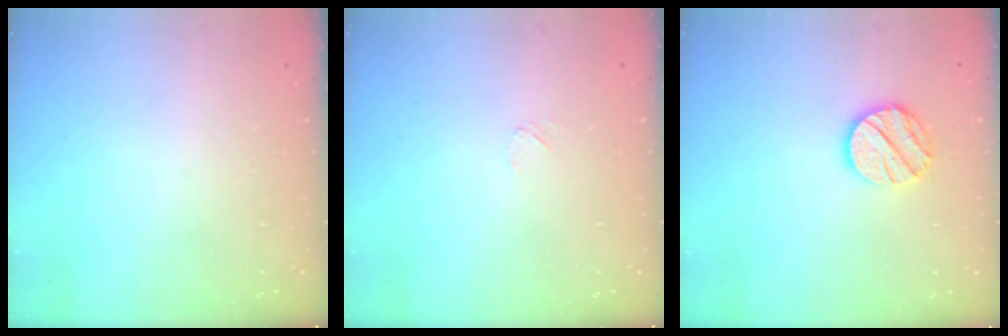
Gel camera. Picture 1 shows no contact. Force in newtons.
{"total": 3.3, "press": 3.3, "slide": 0.4}
{"total": 12.2, "press": 12.1, "slide": 1.4}